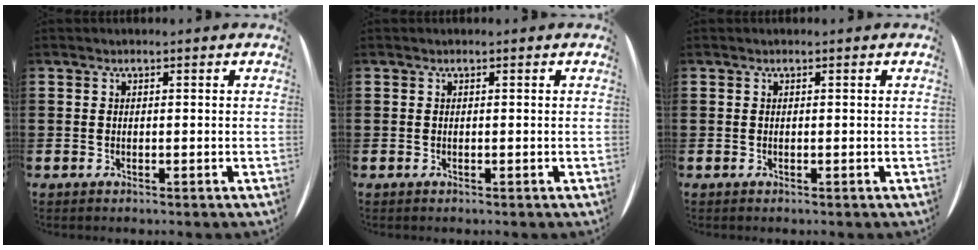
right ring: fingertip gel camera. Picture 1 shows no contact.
{"total": 0.0}
{"total": 0.0}